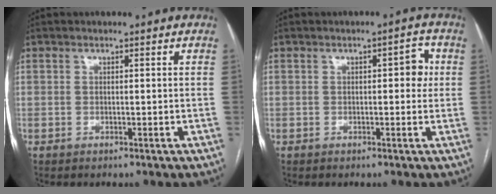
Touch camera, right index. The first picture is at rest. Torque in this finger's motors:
{"motor_torque": [0.28, 0.10, 0.03, 0.02]}